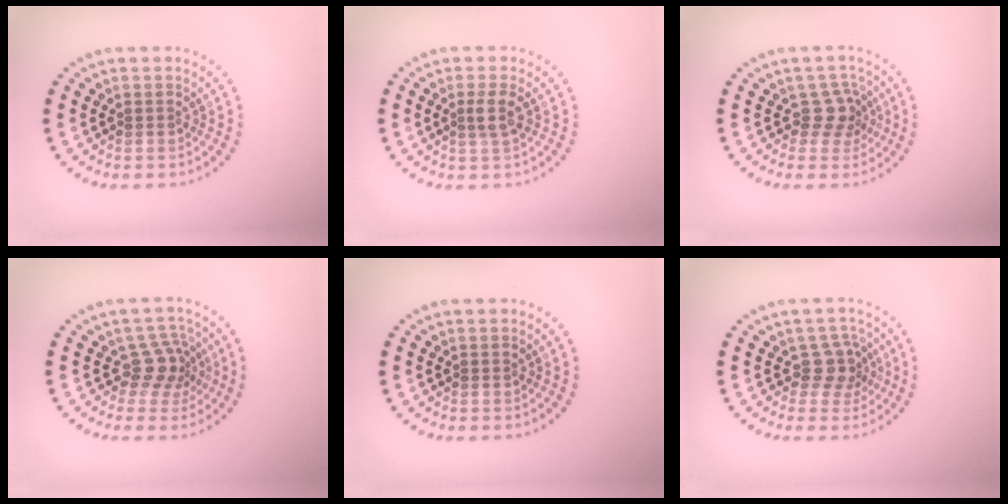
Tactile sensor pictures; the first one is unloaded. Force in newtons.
{"total": 1.8, "press": 1.5, "slide": 1.0}
{"total": 2.4, "press": 1.8, "slide": 1.6}
{"total": 2.8, "press": 2.0, "slide": 2.0}
{"total": 0.0}
{"total": 2.6, "press": 2.0, "slide": 1.6}